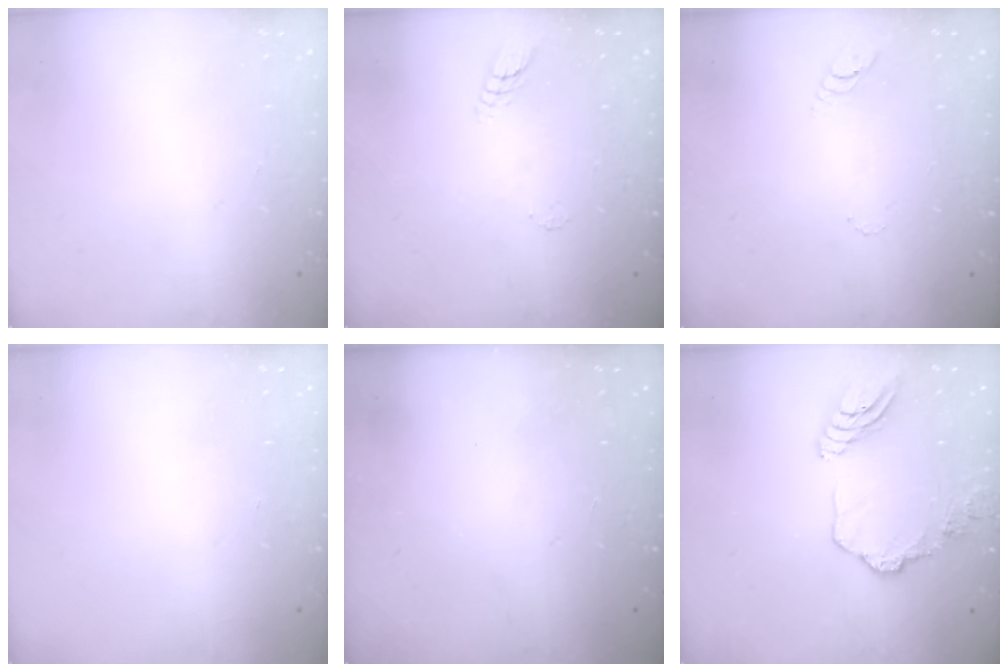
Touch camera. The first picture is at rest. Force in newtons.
{"total": 5.5, "press": 5.5, "slide": 0.5}
{"total": 3.4, "press": 3.4, "slide": 0.3}
{"total": 0.0}
{"total": 0.0}
{"total": 13.8, "press": 13.7, "slide": 1.8}